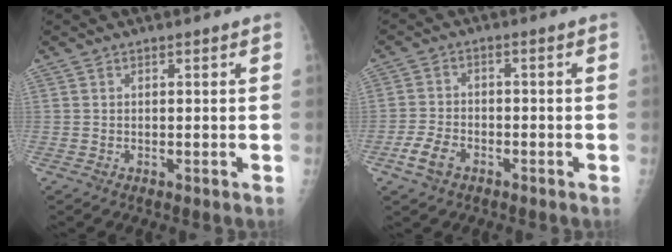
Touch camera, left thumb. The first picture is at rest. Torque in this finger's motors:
{"motor_torque": [-0.59, 0.76, -0.17, -0.11, 0.09]}